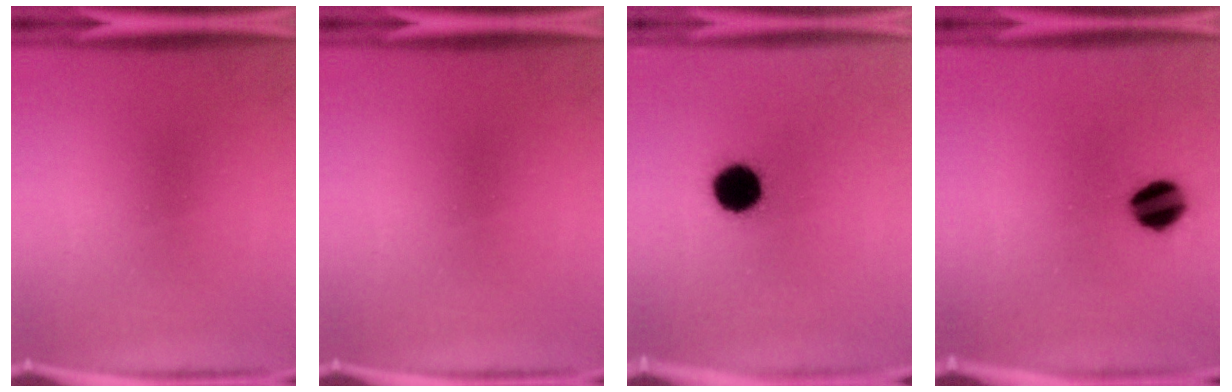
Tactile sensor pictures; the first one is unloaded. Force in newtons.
{"total": 0.0}
{"total": 10.5}
{"total": 8.3}